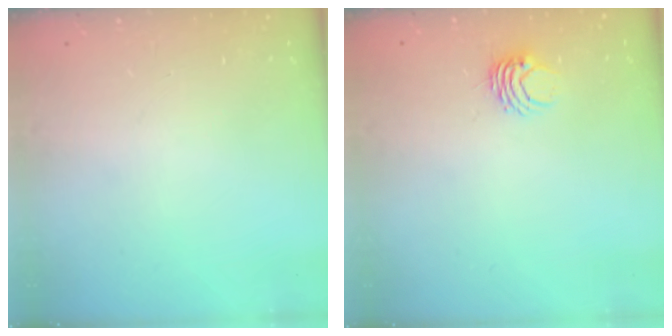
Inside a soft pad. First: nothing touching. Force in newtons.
{"total": 3.9, "press": 3.9, "slide": 0.3}